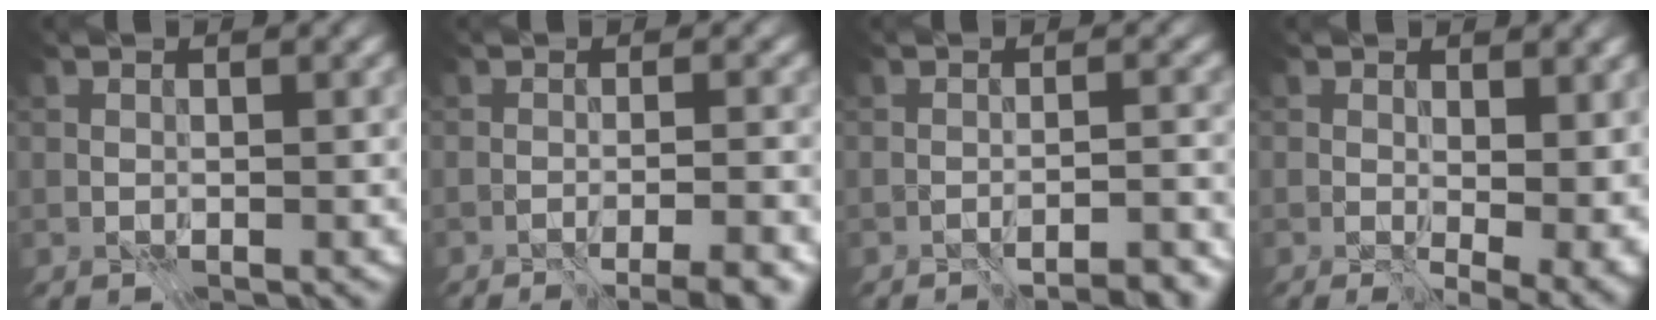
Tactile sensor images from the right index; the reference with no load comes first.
{"total": 4.8, "force": [-3.5, 0.6, 3.3], "torque": [-0.033, 0.002, -0.046]}
{"total": 3.2, "force": [-2.9, -0.1, 1.5], "torque": [-0.021, 0.006, -0.040]}
{"total": 6.9, "force": [0.7, 3.4, 5.9], "torque": [-0.078, -0.019, 0.026]}